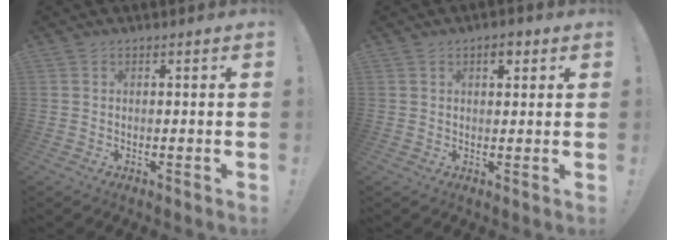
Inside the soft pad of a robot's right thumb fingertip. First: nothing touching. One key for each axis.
{"total": 3.4, "fx": 1.9, "fy": 1.7, "fz": 2.4, "tx": -0.026, "ty": -0.003, "tz": 0.027}